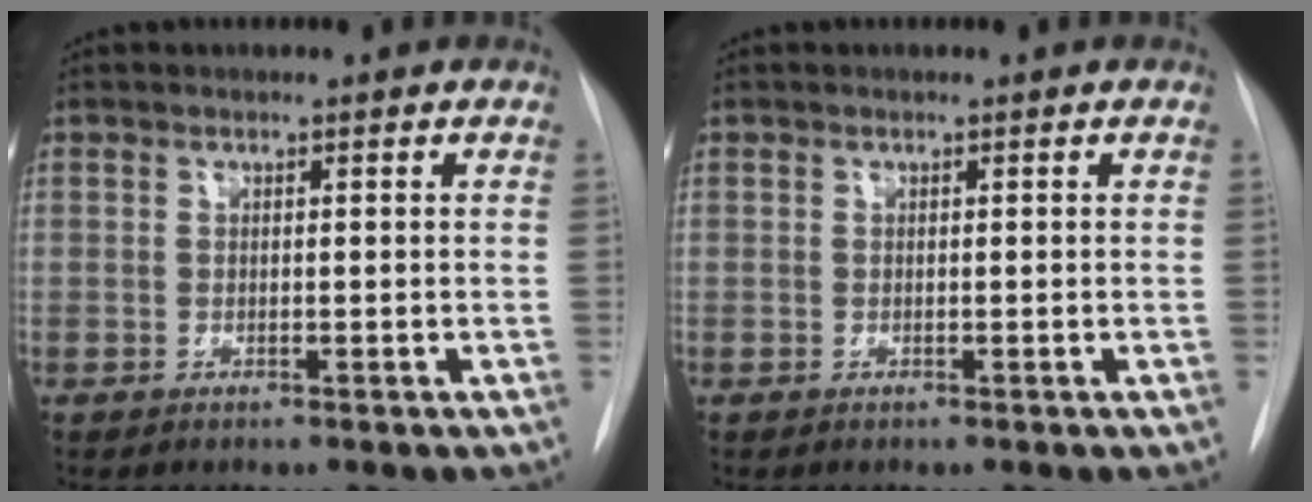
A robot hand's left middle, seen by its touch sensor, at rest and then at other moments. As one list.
[{"total": 0.0}]